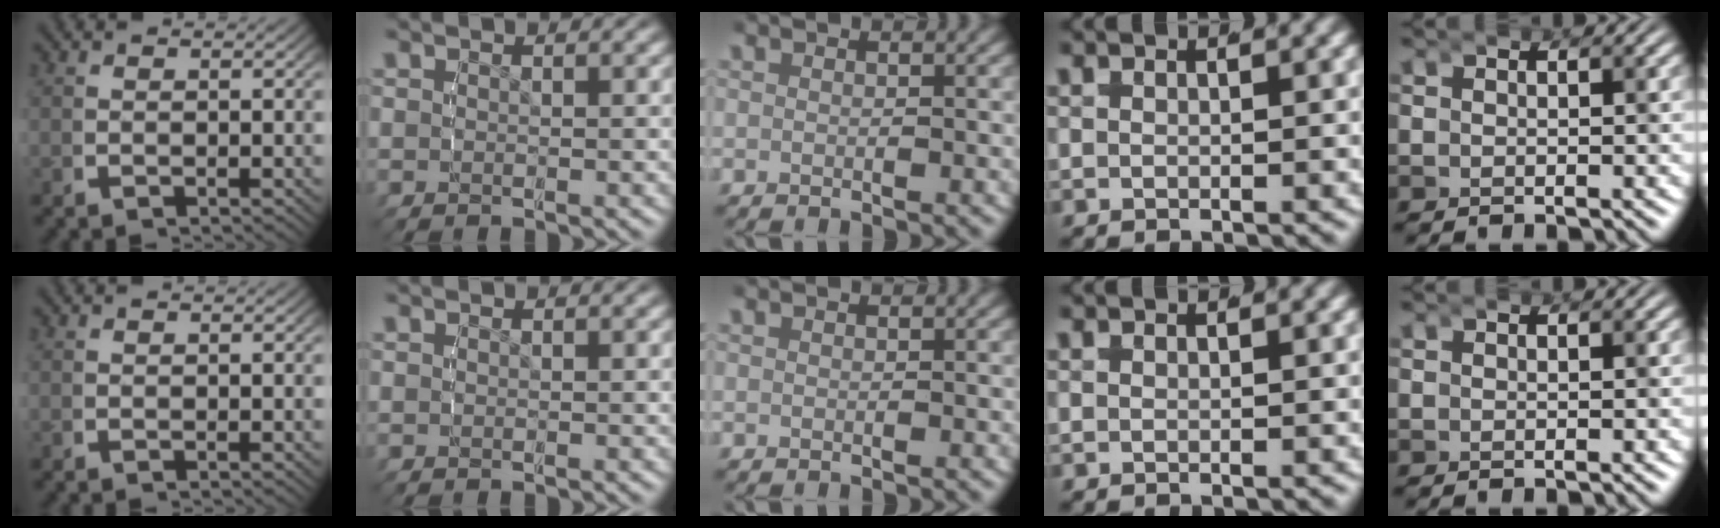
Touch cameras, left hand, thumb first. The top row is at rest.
{}